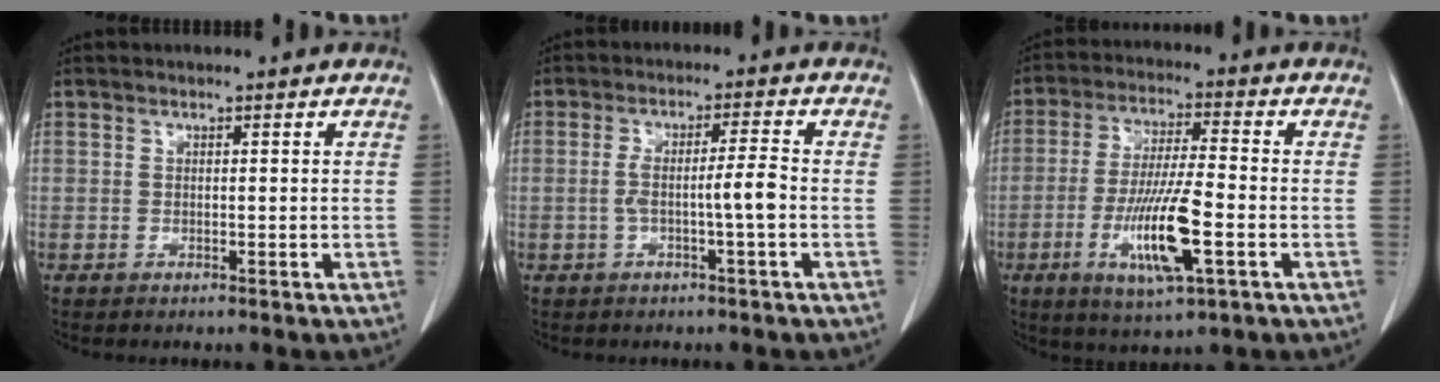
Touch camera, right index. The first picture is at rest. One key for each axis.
{"total": 4.8, "fx": -1.1, "fy": -0.3, "fz": 4.7, "tx": -0.088, "ty": 0.012, "tz": -0.017}
{"total": 12.0, "fx": -3.8, "fy": 1.2, "fz": 11.3, "tx": -0.218, "ty": -0.017, "tz": -0.068}